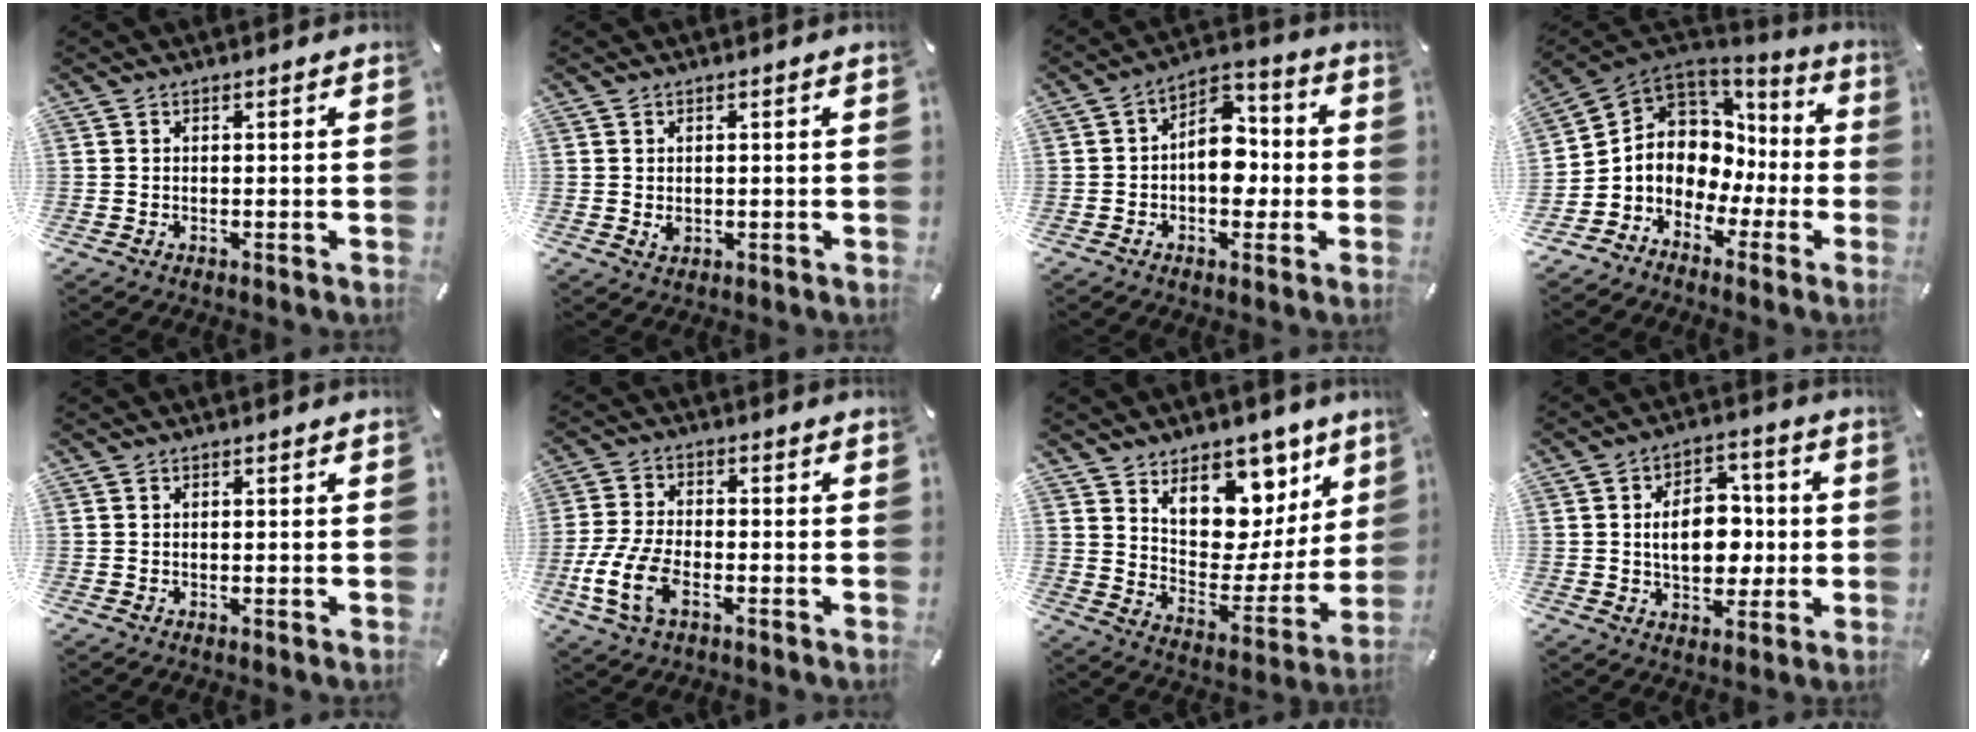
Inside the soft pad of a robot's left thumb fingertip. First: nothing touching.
{"total": 1.4, "force": [0.1, 1.2, 0.8], "torque": [-0.008, 0.000, -0.001]}
{"total": 10.3, "force": [-1.1, 7.2, 7.2], "torque": [-0.103, 0.006, -0.020]}
{"total": 8.2, "force": [-0.5, 7.9, 2.1], "torque": [-0.057, -0.028, -0.006]}
{"total": 0.0}
{"total": 10.0, "force": [-4.1, 5.3, 7.4], "torque": [-0.171, 0.000, -0.077]}
{"total": 13.4, "force": [8.2, 9.6, 4.5], "torque": [-0.032, -0.095, 0.144]}
{"total": 12.2, "force": [0.0, 8.5, 8.7], "torque": [-0.127, 0.005, -0.003]}